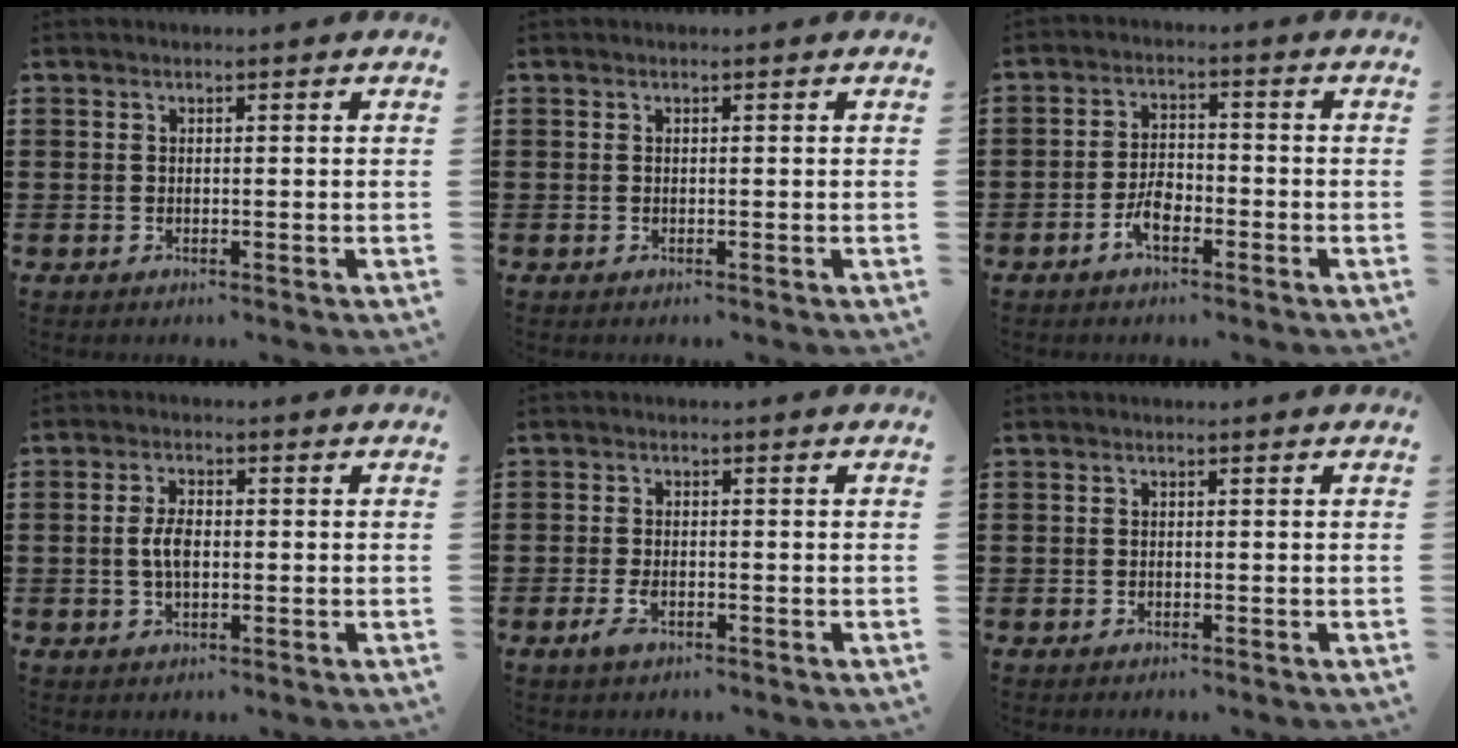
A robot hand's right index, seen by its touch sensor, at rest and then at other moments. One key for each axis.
{"total": 0.0}
{"total": 4.3, "fx": -2.2, "fy": 1.8, "fz": 3.1, "tx": -0.074, "ty": -0.002, "tz": -0.046}
{"total": 3.9, "fx": -0.1, "fy": 1.9, "fz": 3.4, "tx": -0.073, "ty": 0.003, "tz": -0.005}
{"total": 2.5, "fx": -1.1, "fy": 1.0, "fz": 2.0, "tx": -0.053, "ty": -0.011, "tz": -0.023}
{"total": 0.0}